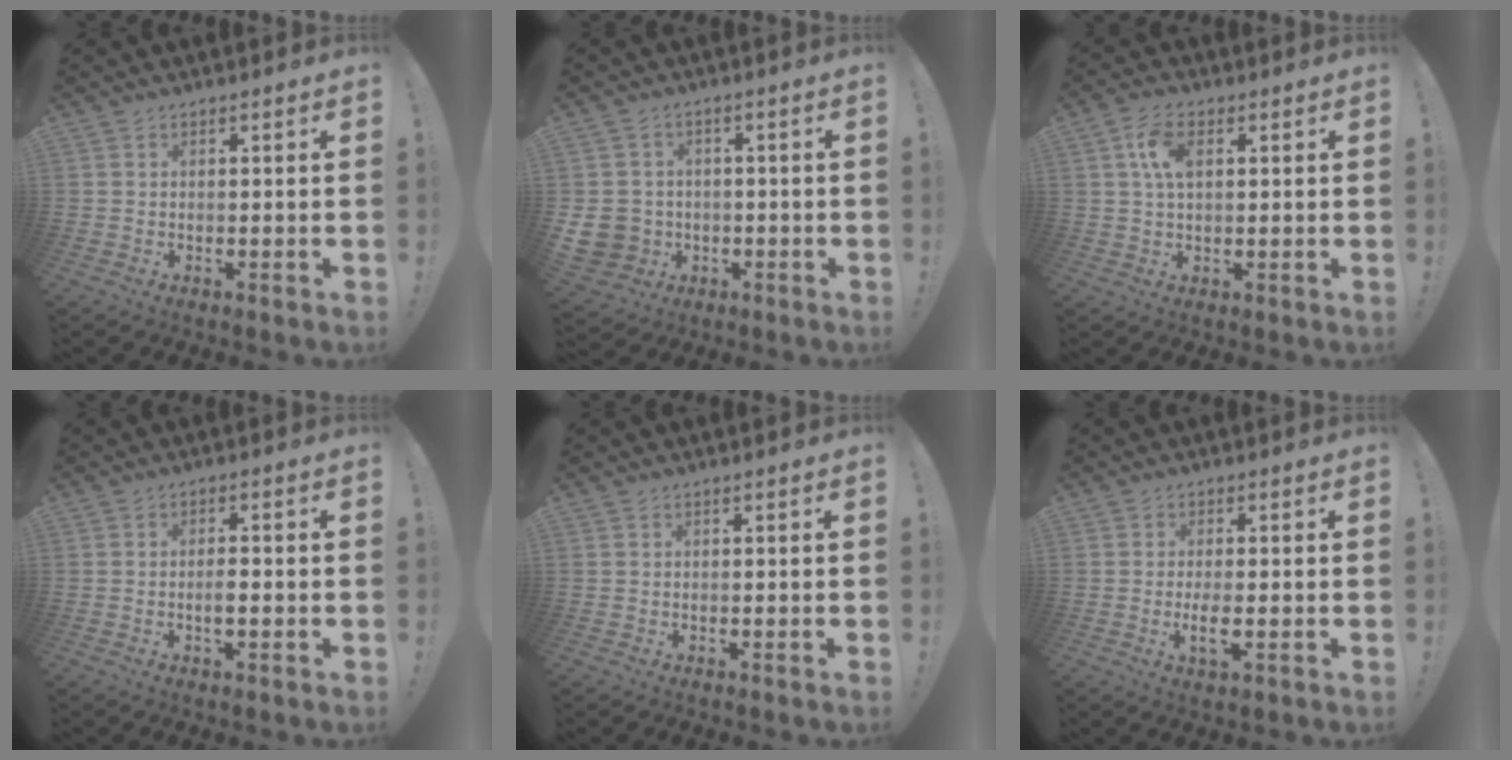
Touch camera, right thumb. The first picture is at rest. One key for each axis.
{"total": 8.6, "fx": -1.7, "fy": 7.7, "fz": 3.4, "tx": -0.074, "ty": 0.013, "tz": -0.023}
{"total": 7.4, "fx": 2.0, "fy": 4.3, "fz": 5.7, "tx": -0.110, "ty": 0.004, "tz": 0.037}
{"total": 3.3, "fx": -0.9, "fy": 1.1, "fz": 3.0, "tx": -0.041, "ty": 0.001, "tz": -0.018}
{"total": 0.0}
{"total": 4.5, "fx": -1.0, "fy": 1.1, "fz": 4.2, "tx": -0.079, "ty": -0.008, "tz": -0.019}